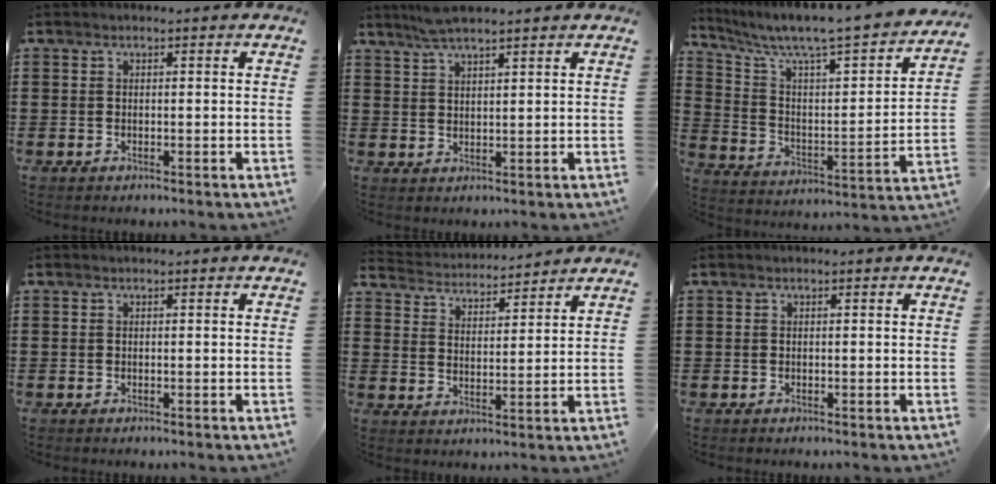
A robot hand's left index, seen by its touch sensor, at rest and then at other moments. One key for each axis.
{"total": 3.7, "fx": 3.2, "fy": 0.2, "fz": 1.9, "tx": -0.044, "ty": -0.001, "tz": 0.058}
{"total": 6.3, "fx": 5.5, "fy": 0.5, "fz": 3.0, "tx": -0.088, "ty": -0.055, "tz": 0.086}
{"total": 0.0}
{"total": 3.6, "fx": 3.6, "fy": 0.2, "fz": 0.0, "tx": -0.022, "ty": -0.023, "tz": 0.060}
{"total": 0.0}